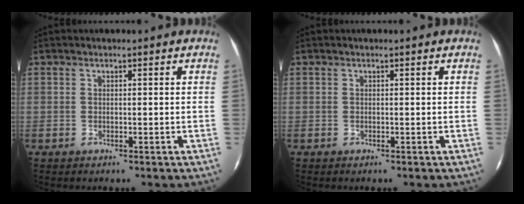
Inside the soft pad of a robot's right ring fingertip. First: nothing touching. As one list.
[{"total": 0.0}]